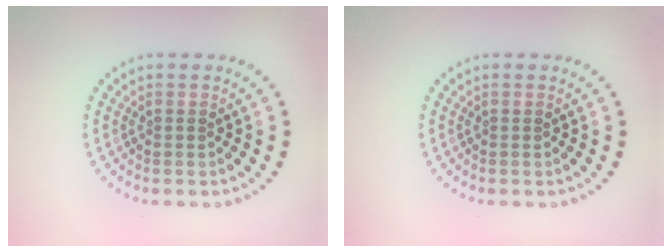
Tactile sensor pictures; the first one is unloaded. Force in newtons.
{"total": 0.0}